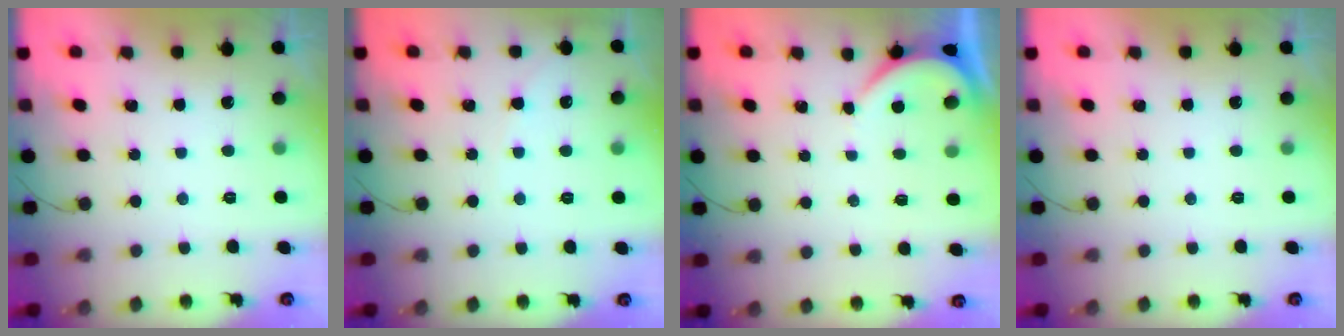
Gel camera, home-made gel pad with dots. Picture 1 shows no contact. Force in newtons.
{"total": 3.7, "press": 3.6, "slide": 0.8}
{"total": 2.2, "press": 2.2, "slide": 0.2}
{"total": 0.0}